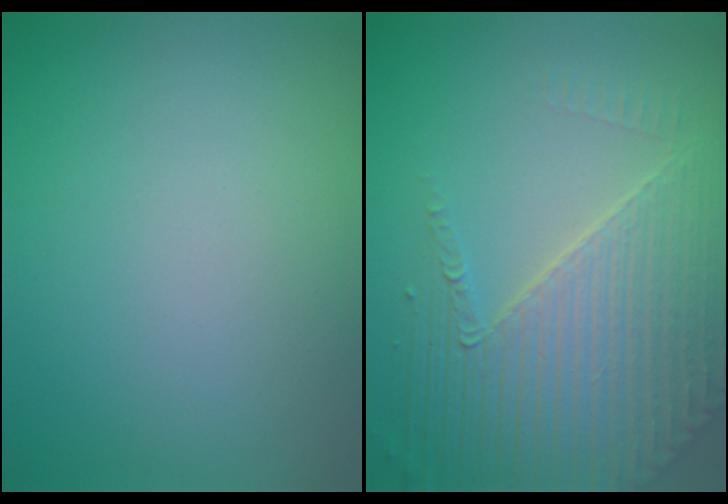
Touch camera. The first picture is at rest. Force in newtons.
{"total": 6.3, "press": 5.0, "slide": 3.7}